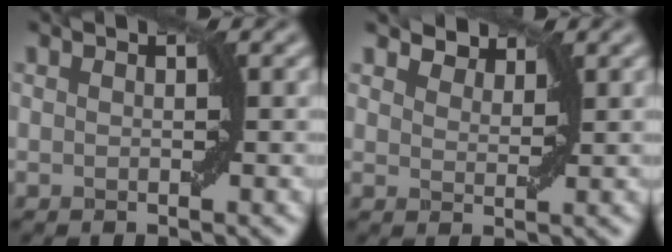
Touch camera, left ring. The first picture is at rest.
{"total": 2.3, "force": [2.1, 0.7, 0.4], "torque": [-0.010, 0.002, 0.032]}